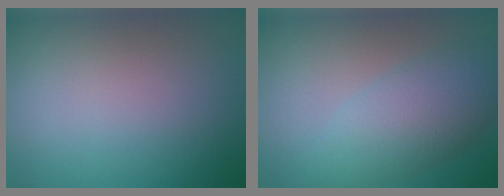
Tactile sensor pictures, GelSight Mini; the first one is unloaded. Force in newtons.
{"total": 5.2, "press": 5.2, "slide": 0.1}